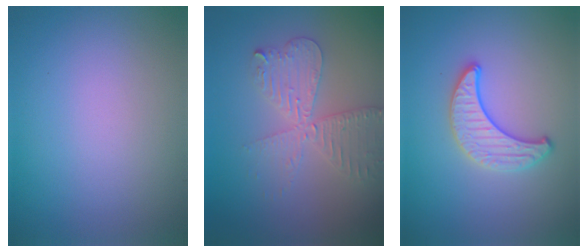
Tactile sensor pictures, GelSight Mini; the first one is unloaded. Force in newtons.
{"total": 4.1, "press": 3.5, "slide": 2.1}
{"total": 3.0, "press": 2.8, "slide": 0.9}